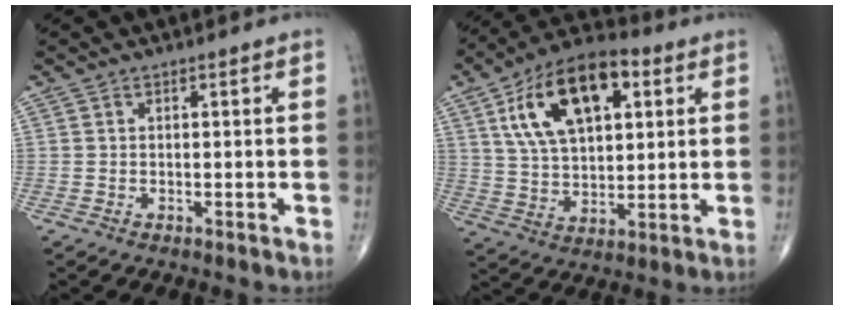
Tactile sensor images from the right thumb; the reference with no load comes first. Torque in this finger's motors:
{"motor_torque": [0.36, 2.49, 1.27, 0.49, 0.50]}